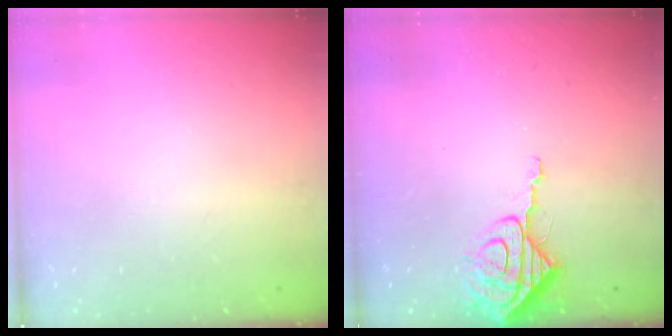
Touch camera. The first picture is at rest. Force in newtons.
{"total": 8.4, "press": 8.4, "slide": 0.7}